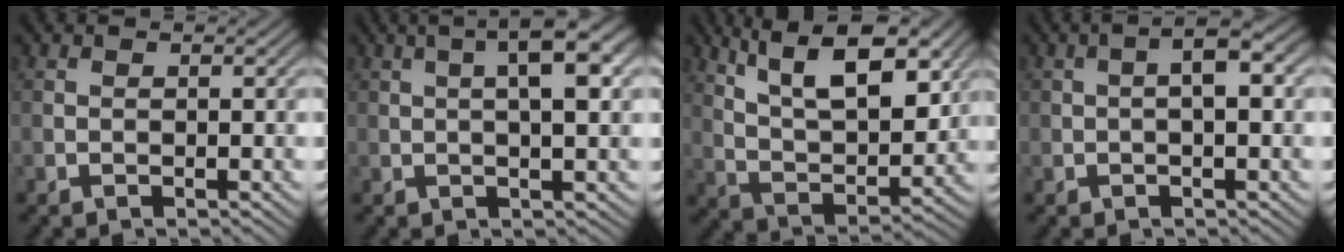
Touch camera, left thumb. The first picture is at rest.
{"total": 5.5, "force": [1.2, 0.7, 5.3], "torque": [-0.076, 0.009, 0.018]}
{"total": 13.1, "force": [7.3, 4.8, 9.7], "torque": [-0.166, -0.008, 0.127]}
{"total": 3.0, "force": [-0.1, 0.4, 2.9], "torque": [-0.044, 0.009, -0.005]}